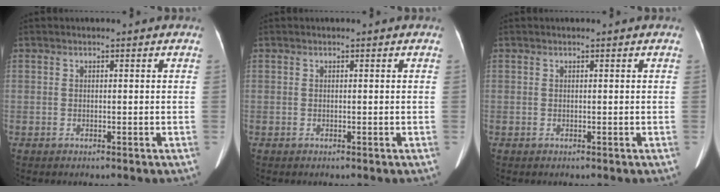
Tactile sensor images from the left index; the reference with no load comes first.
{"total": 0.0}
{"total": 0.0}